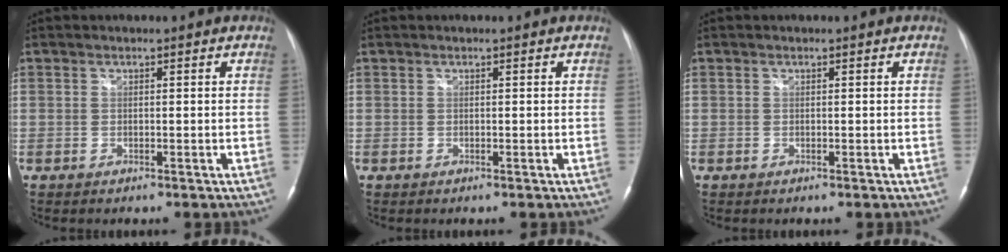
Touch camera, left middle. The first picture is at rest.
{"total": 0.0}
{"total": 0.0}